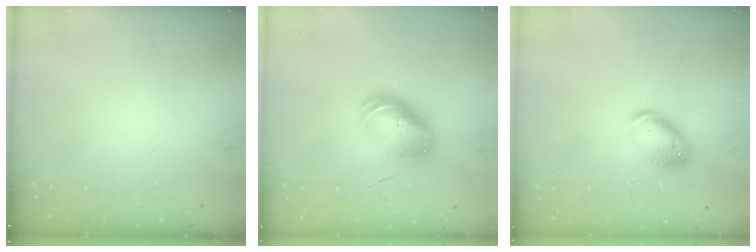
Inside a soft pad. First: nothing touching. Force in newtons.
{"total": 9.0, "press": 8.9, "slide": 1.5}
{"total": 11.9, "press": 11.7, "slide": 2.1}